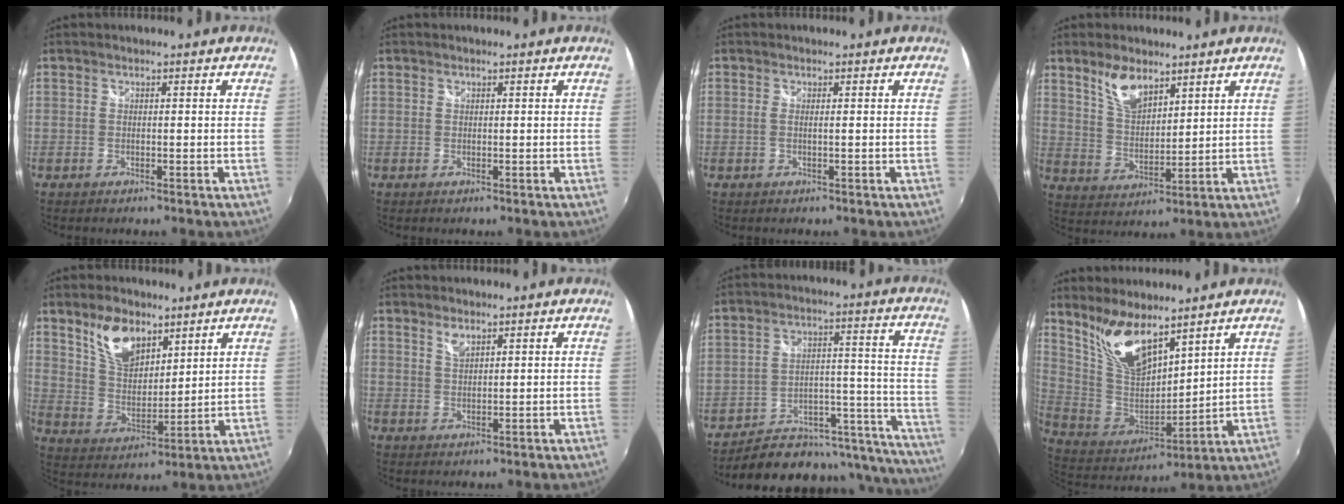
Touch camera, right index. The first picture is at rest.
{"total": 0.0}
{"total": 1.0, "force": [-0.1, -0.2, 0.9], "torque": [-0.019, -0.002, -0.003]}
{"total": 6.8, "force": [4.9, 2.7, 4.0], "torque": [-0.070, 0.004, 0.097]}
{"total": 10.9, "force": [7.0, 5.6, 6.2], "torque": [-0.113, 0.011, 0.137]}
{"total": 2.2, "force": [1.7, 0.6, 1.3], "torque": [-0.023, 0.000, 0.030]}
{"total": 21.0, "force": [-15.9, 10.1, 9.1], "torque": [-0.119, 0.041, -0.192]}
{"total": 14.2, "force": [9.9, 5.3, 8.7], "torque": [-0.169, -0.007, 0.209]}